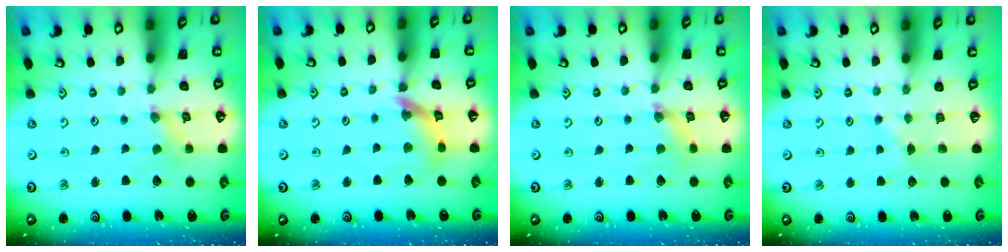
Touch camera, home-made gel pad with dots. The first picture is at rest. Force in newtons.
{"total": 11.3, "press": 11.3, "slide": 1.4}
{"total": 2.1, "press": 2.1, "slide": 0.4}
{"total": 2.9, "press": 2.9, "slide": 0.4}